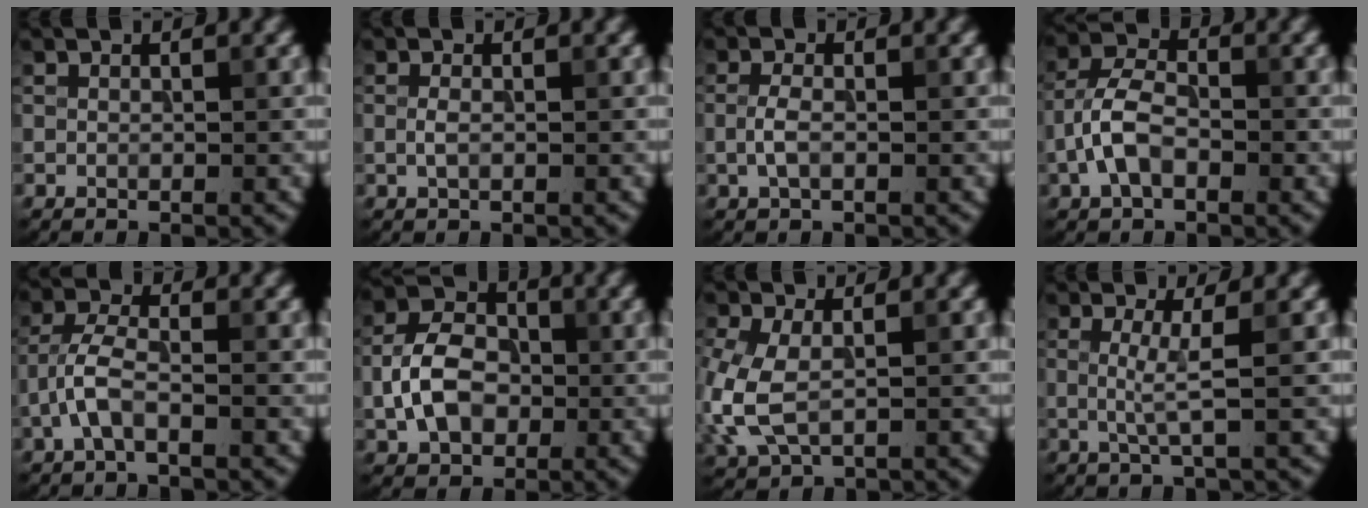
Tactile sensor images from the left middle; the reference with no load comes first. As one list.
[{"total": 0.9, "force": [-0.1, 0.4, 0.8], "torque": [-0.022, -0.002, -0.004]}, {"total": 1.7, "force": [-0.4, 0.7, 1.5], "torque": [-0.036, 0.001, -0.012]}, {"total": 4.4, "force": [-1.6, 2.5, 3.2], "torque": [-0.066, 0.010, -0.039]}, {"total": 3.3, "force": [-1.5, 1.2, 2.6], "torque": [-0.058, 0.010, -0.039]}, {"total": 5.5, "force": [-1.0, 4.0, 3.7], "torque": [-0.070, 0.006, -0.022]}, {"total": 5.3, "force": [-0.6, 3.3, 4.1], "torque": [-0.121, -0.008, -0.011]}, {"total": 2.5, "force": [0.1, 0.5, 2.4], "torque": [-0.050, -0.004, -0.001]}]